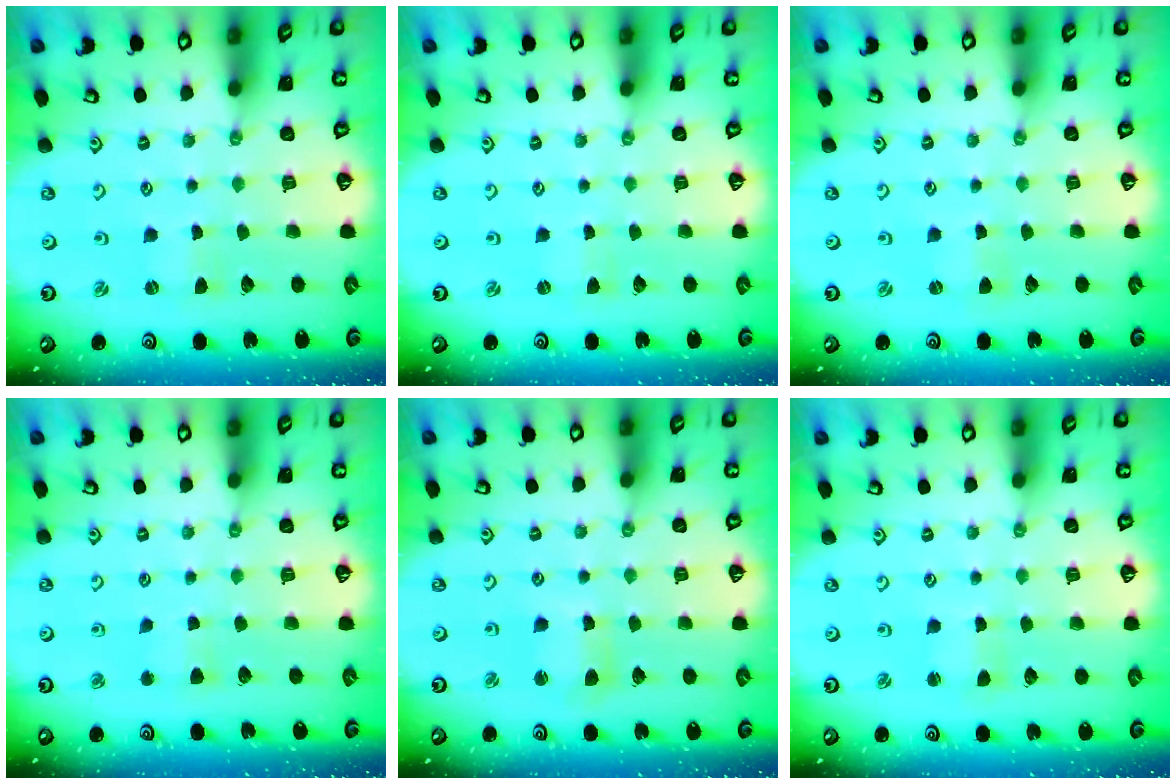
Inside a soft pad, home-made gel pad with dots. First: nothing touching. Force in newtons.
{"total": 0.0}
{"total": 0.0}
{"total": 2.7, "press": 2.7, "slide": 0.4}
{"total": 4.8, "press": 4.7, "slide": 0.7}
{"total": 1.4, "press": 1.4, "slide": 0.2}